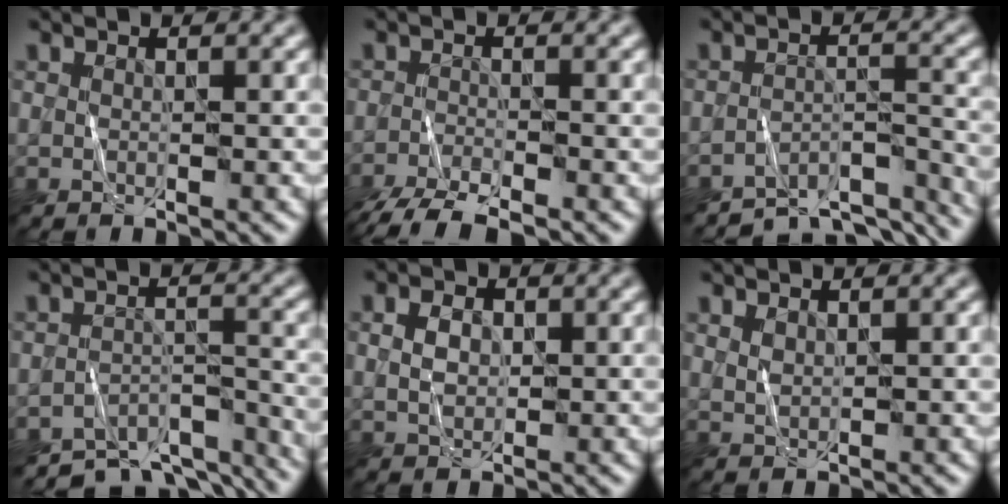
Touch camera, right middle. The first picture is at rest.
{"total": 5.6, "force": [-4.7, 1.1, 2.8], "torque": [-0.053, -0.019, -0.091]}
{"total": 8.1, "force": [-7.6, 1.7, 2.5], "torque": [-0.035, -0.009, -0.110]}
{"total": 8.8, "force": [-8.0, 2.5, 2.6], "torque": [-0.037, -0.008, -0.108]}
{"total": 2.1, "force": [0.5, 1.6, 1.3], "torque": [-0.028, 0.004, 0.007]}
{"total": 1.0, "force": [0.8, 0.4, 0.4], "torque": [-0.012, 0.000, 0.018]}